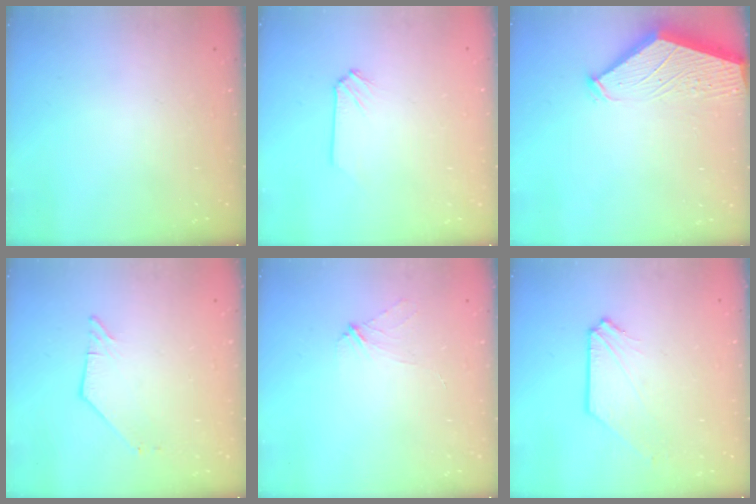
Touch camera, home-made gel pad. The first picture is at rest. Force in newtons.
{"total": 0.0}
{"total": 3.1, "press": 3.0, "slide": 0.5}
{"total": 2.7, "press": 2.7, "slide": 0.4}
{"total": 2.4, "press": 2.4, "slide": 0.5}
{"total": 1.0, "press": 1.0, "slide": 0.1}